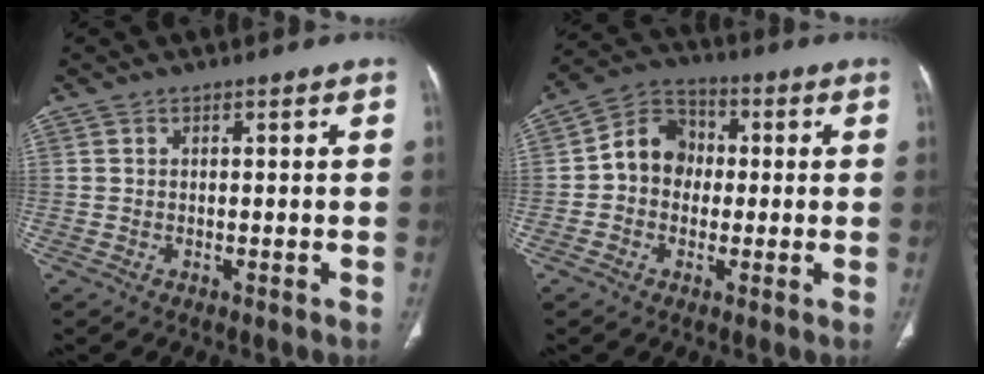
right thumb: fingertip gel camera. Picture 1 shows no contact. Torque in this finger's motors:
{"motor_torque": [0.34, 1.56, 0.69, -0.54, 0.02]}